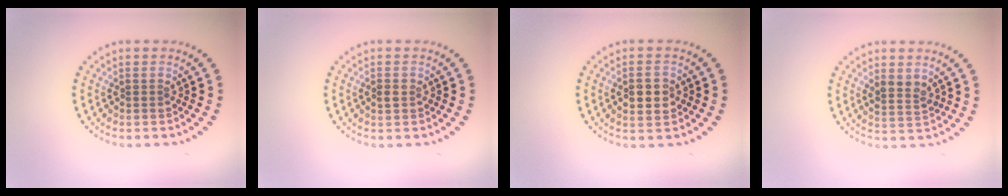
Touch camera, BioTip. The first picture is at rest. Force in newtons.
{"total": 1.1, "press": 1.1, "slide": 0.1}
{"total": 2.9, "press": 2.9, "slide": 0.2}
{"total": 2.1, "press": 2.0, "slide": 0.8}